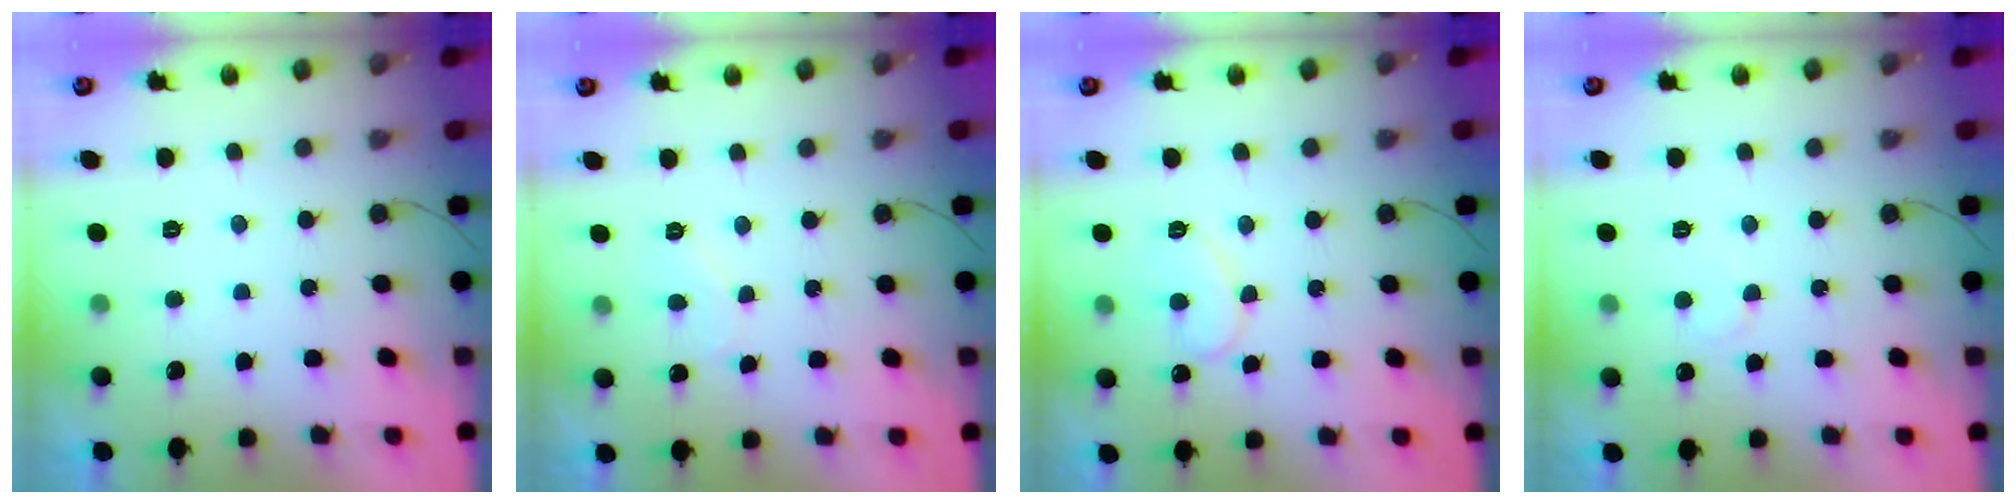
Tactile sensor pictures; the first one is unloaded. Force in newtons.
{"total": 4.6, "press": 4.5, "slide": 0.4}
{"total": 8.8, "press": 8.8, "slide": 0.8}
{"total": 2.7, "press": 2.7, "slide": 0.2}